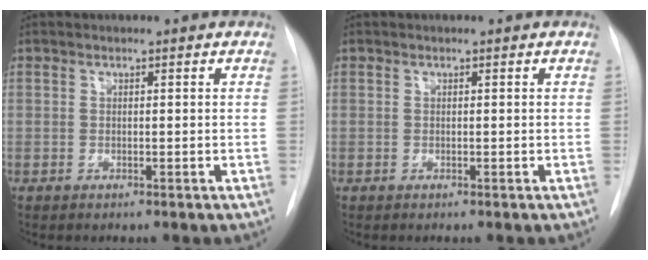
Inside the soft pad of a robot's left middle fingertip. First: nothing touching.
{"total": 0.0}